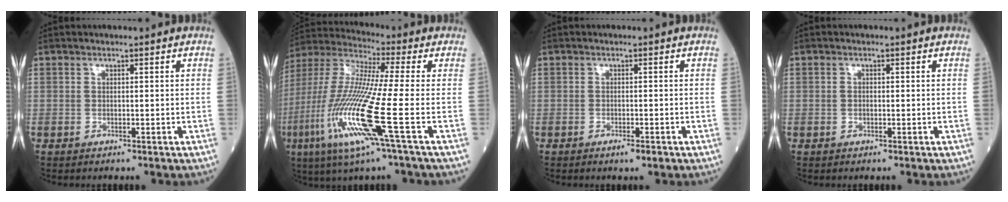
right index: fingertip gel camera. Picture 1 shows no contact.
{"total": 17.0, "force": [-5.7, -0.3, 16.1], "torque": [-0.351, -0.024, -0.119]}
{"total": 1.4, "force": [-0.9, 0.2, 1.1], "torque": [-0.014, -0.001, -0.014]}
{"total": 0.6, "force": [-0.1, 0.4, 0.4], "torque": [-0.009, 0.001, -0.004]}